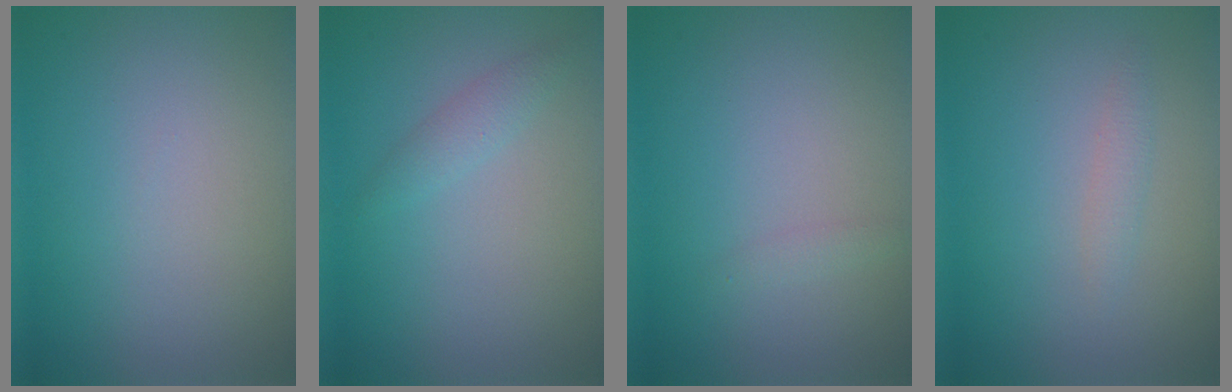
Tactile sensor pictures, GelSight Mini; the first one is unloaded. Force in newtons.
{"total": 1.3, "press": 1.3, "slide": 0.0}
{"total": 0.6, "press": 0.6, "slide": 0.0}
{"total": 1.0, "press": 1.0, "slide": 0.0}